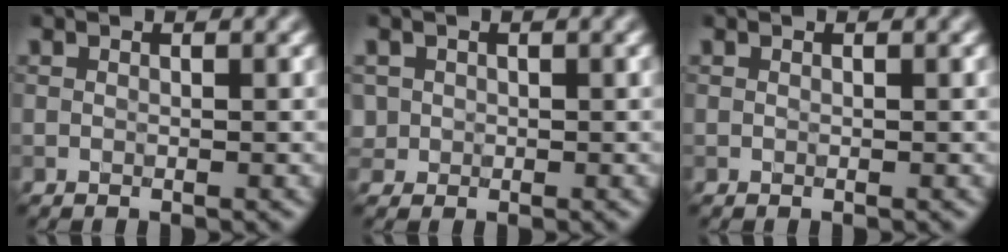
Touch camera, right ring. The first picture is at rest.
{"total": 1.4, "force": [0.1, 1.3, 0.1], "torque": [0.007, -0.004, 0.003]}
{"total": 0.0}